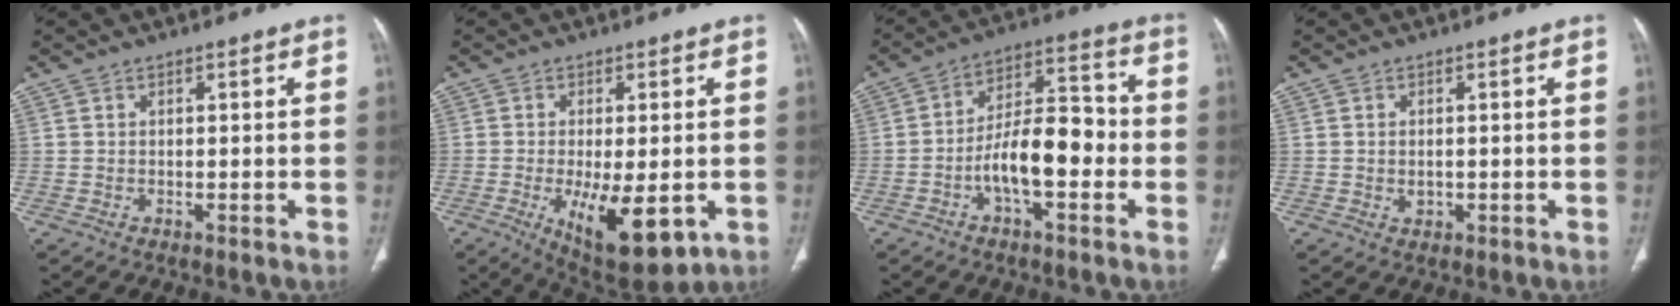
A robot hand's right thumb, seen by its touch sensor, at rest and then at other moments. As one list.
[{"total": 13.1, "force": [-3.8, 5.2, 11.4], "torque": [-0.171, -0.019, -0.041]}, {"total": 12.5, "force": [-3.4, 5.5, 10.7], "torque": [-0.163, 0.044, -0.063]}, {"total": 1.5, "force": [-0.1, 1.1, 1.0], "torque": [-0.014, 0.000, 0.002]}]